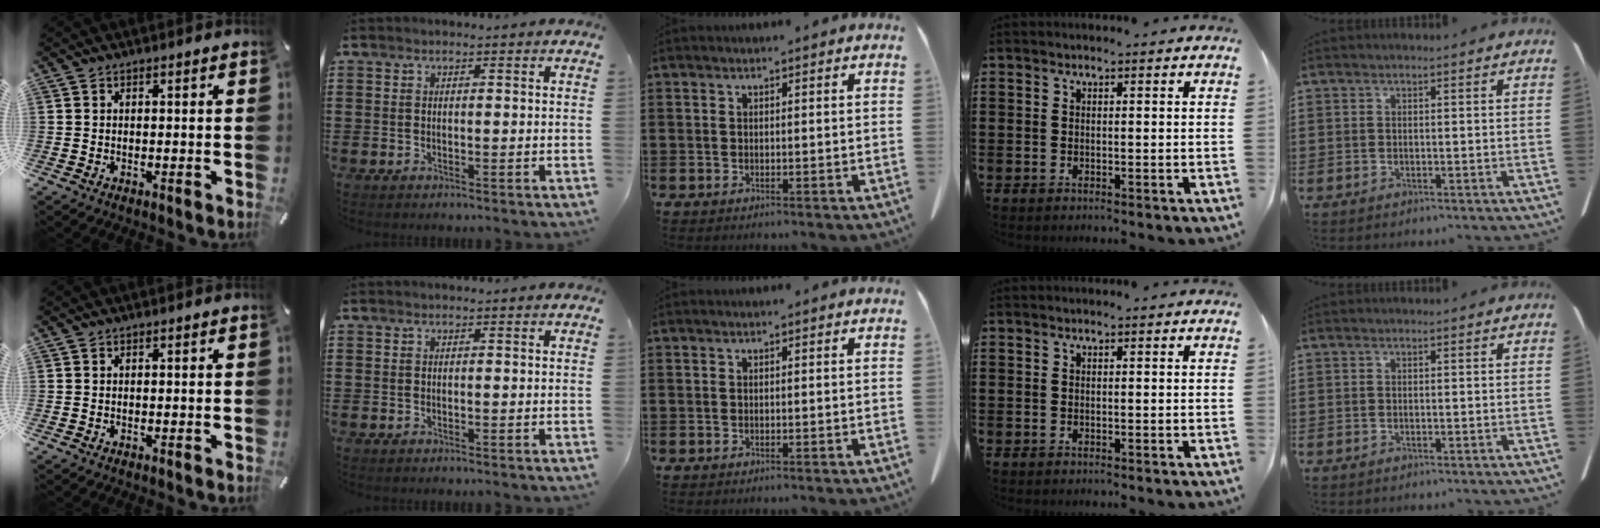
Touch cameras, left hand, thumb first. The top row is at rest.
{}